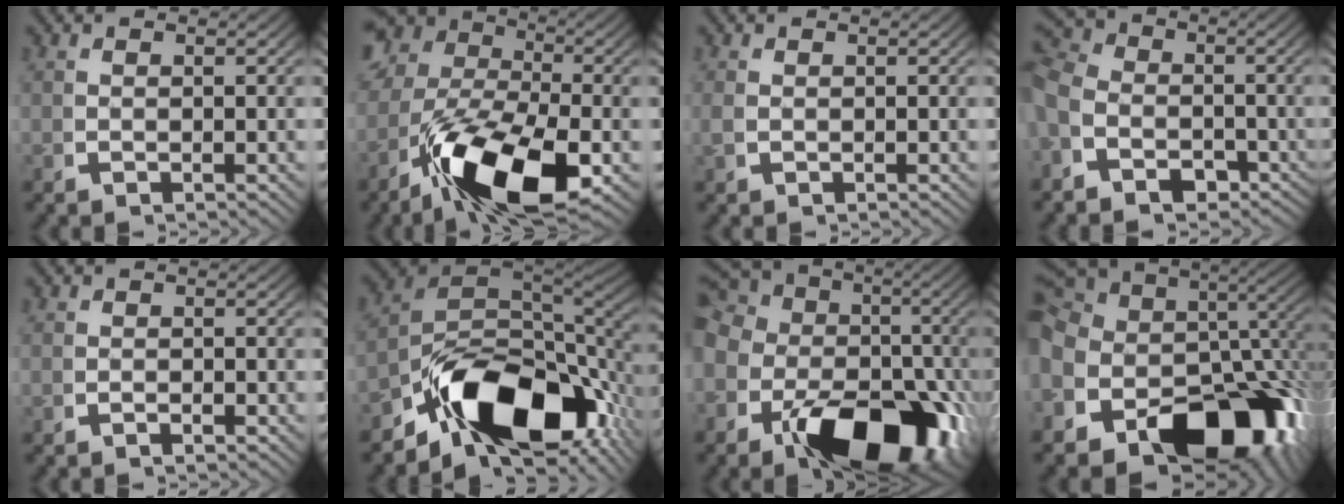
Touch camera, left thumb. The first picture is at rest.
{"total": 14.1, "force": [-2.2, 8.7, 10.9], "torque": [-0.203, -0.031, -0.028]}
{"total": 0.8, "force": [0.0, 0.6, 0.5], "torque": [-0.019, -0.004, 0.004]}
{"total": 7.1, "force": [-1.4, 5.9, 3.7], "torque": [-0.069, -0.020, -0.028]}
{"total": 0.6, "force": [-0.5, 0.3, 0.2], "torque": [-0.004, -0.001, -0.013]}
{"total": 20.5, "force": [-4.2, 12.1, 16.0], "torque": [-0.288, -0.061, -0.047]}
{"total": 18.2, "force": [-1.4, 12.6, 13.1], "torque": [-0.210, -0.037, -0.017]}
{"total": 20.2, "force": [-1.5, 13.4, 14.9], "torque": [-0.257, -0.042, -0.008]}